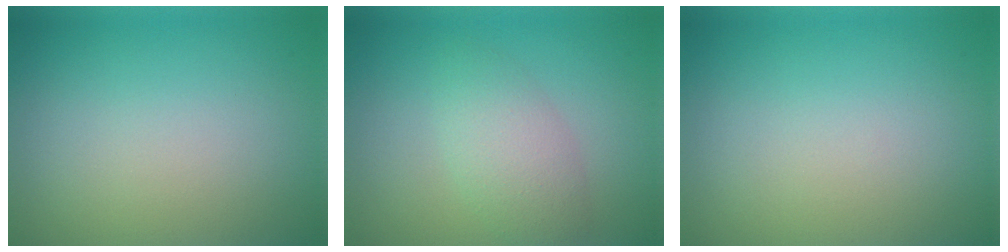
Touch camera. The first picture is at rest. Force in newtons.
{"total": 3.3, "press": 3.3, "slide": 0.0}
{"total": 0.0}